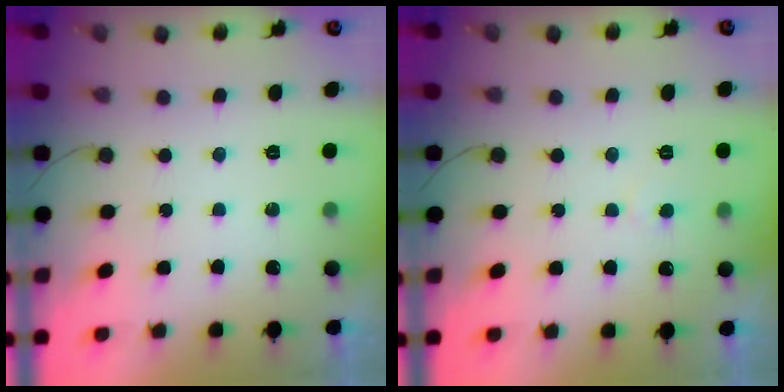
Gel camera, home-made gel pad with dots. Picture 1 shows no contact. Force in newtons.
{"total": 2.4, "press": 2.4, "slide": 0.2}